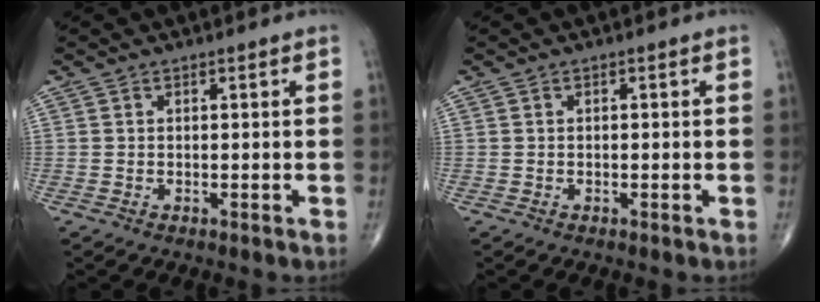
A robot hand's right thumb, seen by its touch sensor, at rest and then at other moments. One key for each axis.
{"total": 0.0}